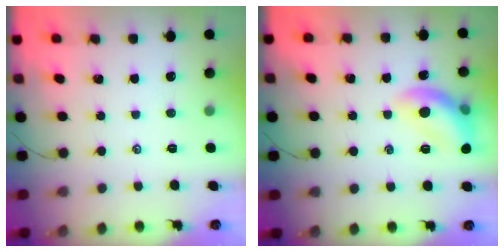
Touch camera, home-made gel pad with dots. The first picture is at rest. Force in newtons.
{"total": 12.6, "press": 12.5, "slide": 1.4}